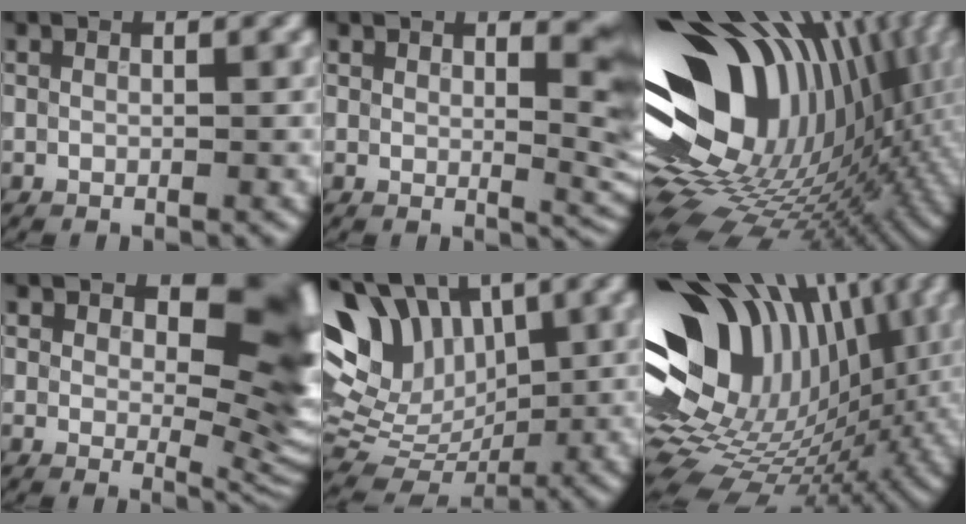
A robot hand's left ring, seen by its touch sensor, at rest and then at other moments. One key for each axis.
{"total": 5.4, "fx": 2.7, "fy": 1.9, "fz": 4.2, "tx": -0.047, "ty": -0.002, "tz": 0.046}
{"total": 19.3, "fx": 0.9, "fy": 12.7, "fz": 14.5, "tx": -0.255, "ty": -0.030, "tz": 0.032}
{"total": 10.9, "fx": 4.3, "fy": 5.6, "fz": 8.3, "tx": -0.101, "ty": -0.007, "tz": 0.069}
{"total": 11.6, "fx": 4.9, "fy": 7.5, "fz": 7.4, "tx": -0.139, "ty": 0.028, "tz": 0.088}
{"total": 17.5, "fx": 3.1, "fy": 11.3, "fz": 13.0, "tx": -0.235, "ty": 0.001, "tz": 0.061}